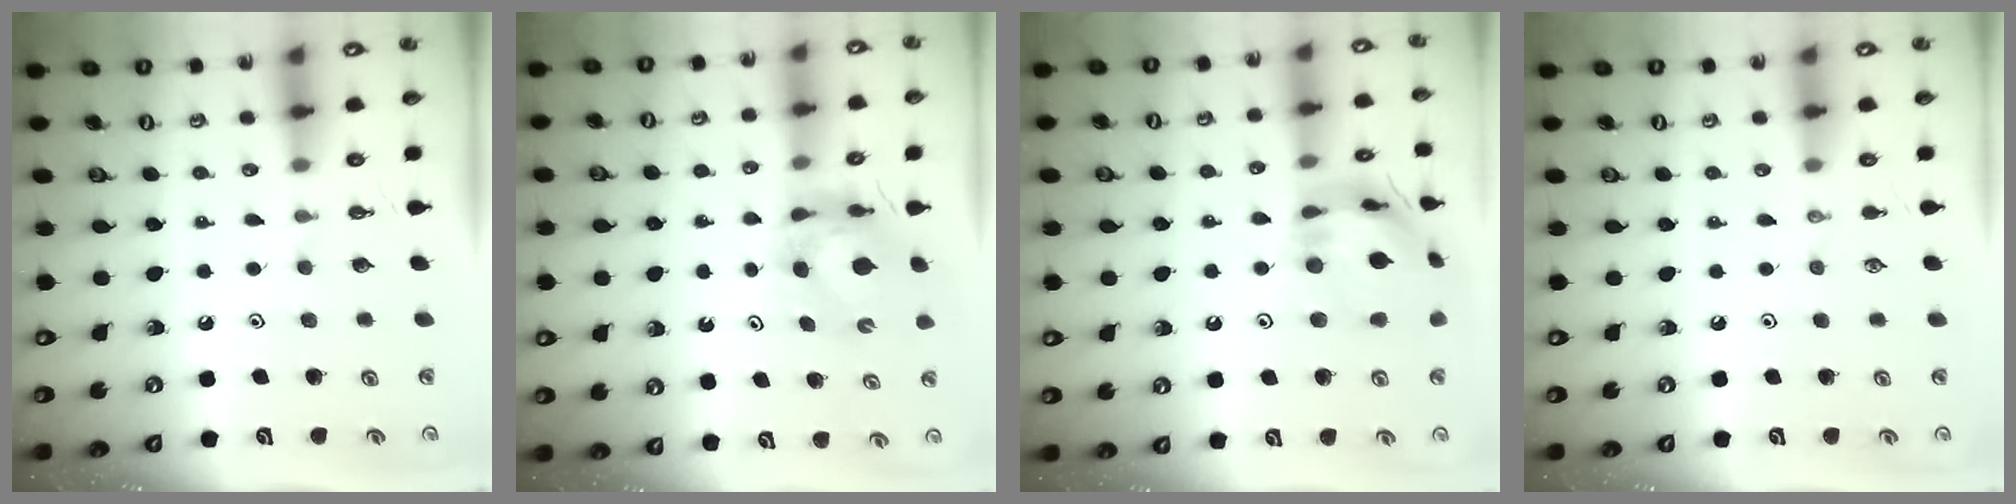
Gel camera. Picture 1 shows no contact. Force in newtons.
{"total": 5.6, "press": 5.6, "slide": 0.5}
{"total": 16.3, "press": 16.2, "slide": 1.8}
{"total": 0.0}